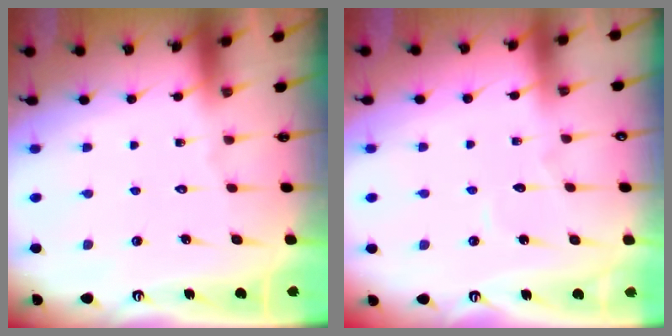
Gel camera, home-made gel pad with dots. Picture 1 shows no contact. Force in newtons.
{"total": 3.5, "press": 3.5, "slide": 0.4}